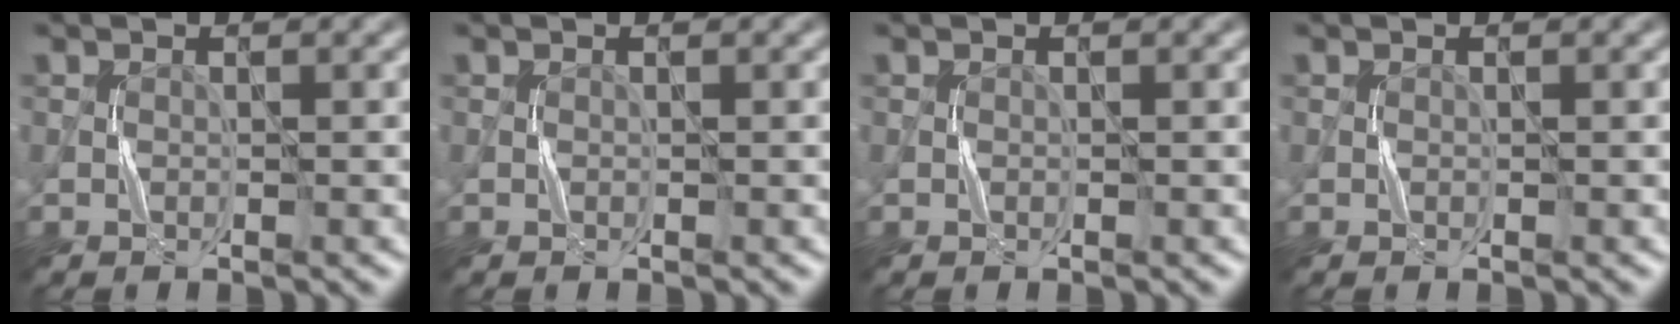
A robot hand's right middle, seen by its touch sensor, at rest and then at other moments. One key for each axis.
{"total": 0.0}
{"total": 0.0}
{"total": 0.0}